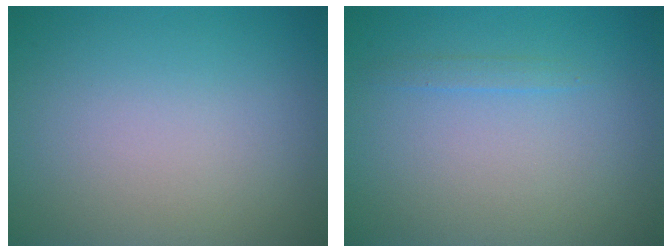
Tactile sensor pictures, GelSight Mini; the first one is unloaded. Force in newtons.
{"total": 0.7, "press": 0.7, "slide": 0.1}